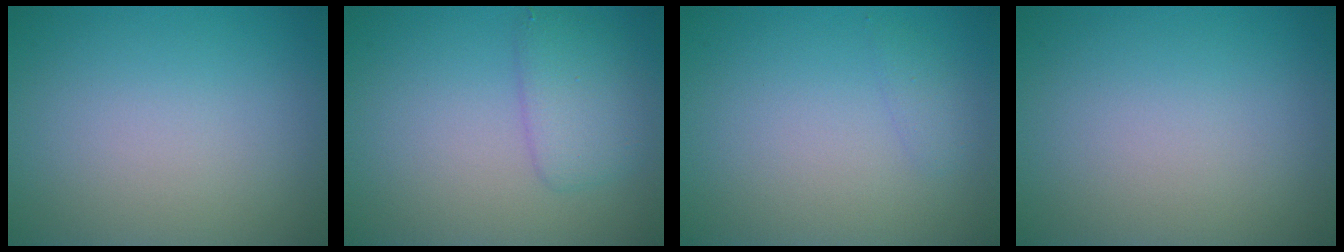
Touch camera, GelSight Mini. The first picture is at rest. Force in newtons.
{"total": 2.8, "press": 2.8, "slide": 0.1}
{"total": 0.8, "press": 0.8, "slide": 0.0}
{"total": 0.0}